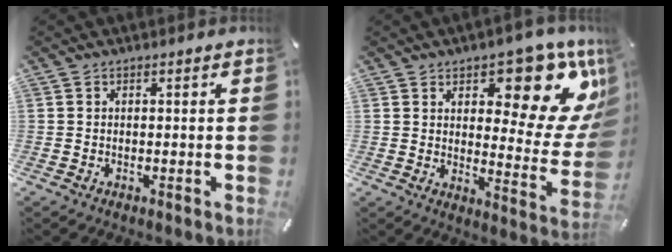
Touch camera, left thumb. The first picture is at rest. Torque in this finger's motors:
{"motor_torque": [1.08, 0.11, 1.76, -1.01, 0.07]}